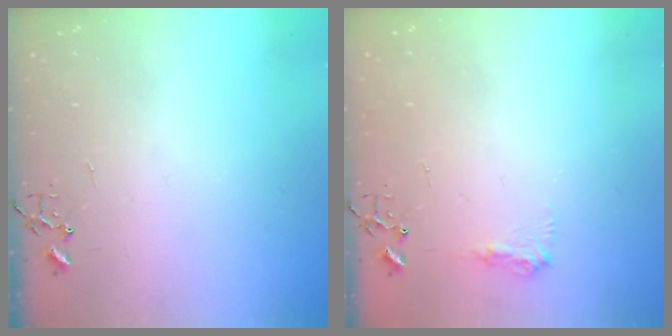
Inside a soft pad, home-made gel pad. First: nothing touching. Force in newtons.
{"total": 7.9, "press": 7.9, "slide": 0.3}